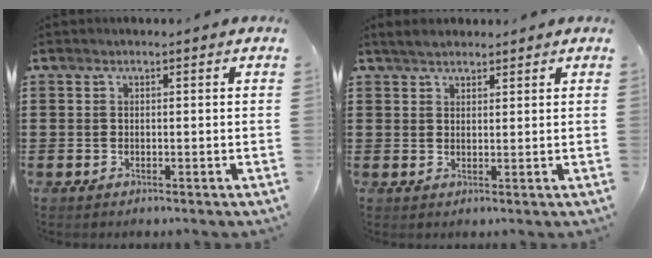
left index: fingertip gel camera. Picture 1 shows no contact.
{"total": 2.2, "force": [2.1, 0.7, 0.4], "torque": [-0.013, 0.007, 0.040]}